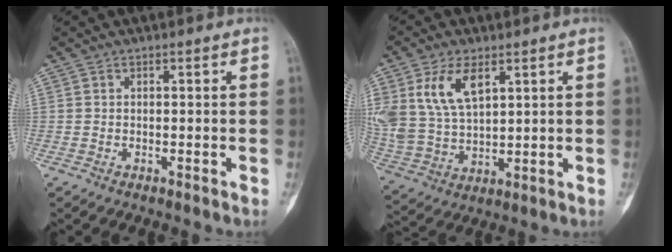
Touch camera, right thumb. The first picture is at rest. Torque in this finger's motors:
{"motor_torque": [0.19, 0.29, 0.92, 0.86, 0.11]}